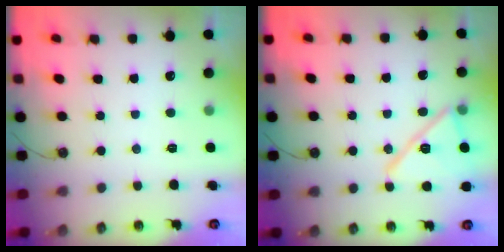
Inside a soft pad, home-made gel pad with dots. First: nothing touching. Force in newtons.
{"total": 15.1, "press": 15.1, "slide": 0.3}